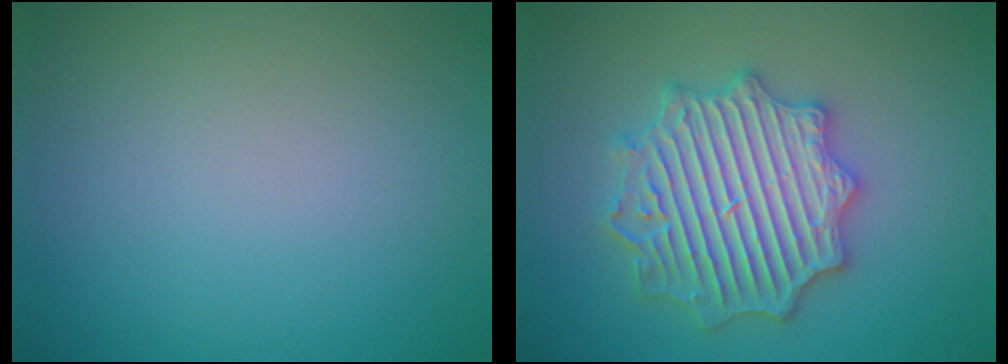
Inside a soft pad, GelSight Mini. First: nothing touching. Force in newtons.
{"total": 6.7, "press": 6.6, "slide": 1.2}